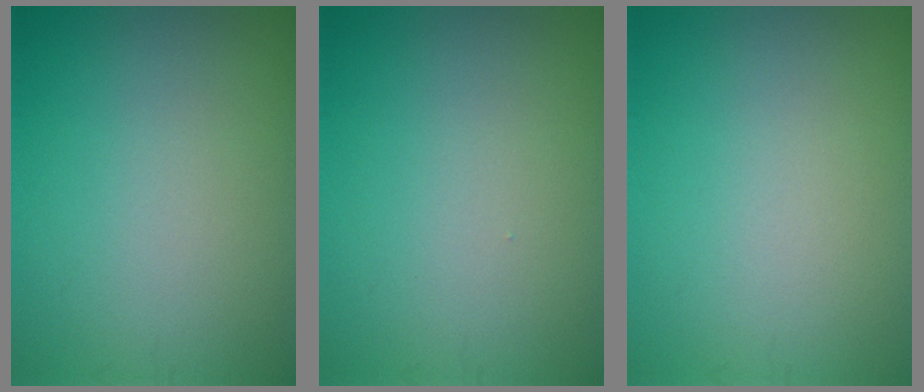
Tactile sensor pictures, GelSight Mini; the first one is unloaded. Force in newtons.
{"total": 0.0}
{"total": 0.0}